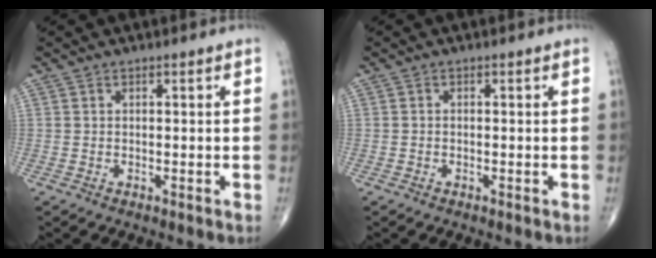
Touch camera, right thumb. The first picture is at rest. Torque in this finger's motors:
{"motor_torque": [-0.30, 0.03, -0.13, -0.04, 0.03]}